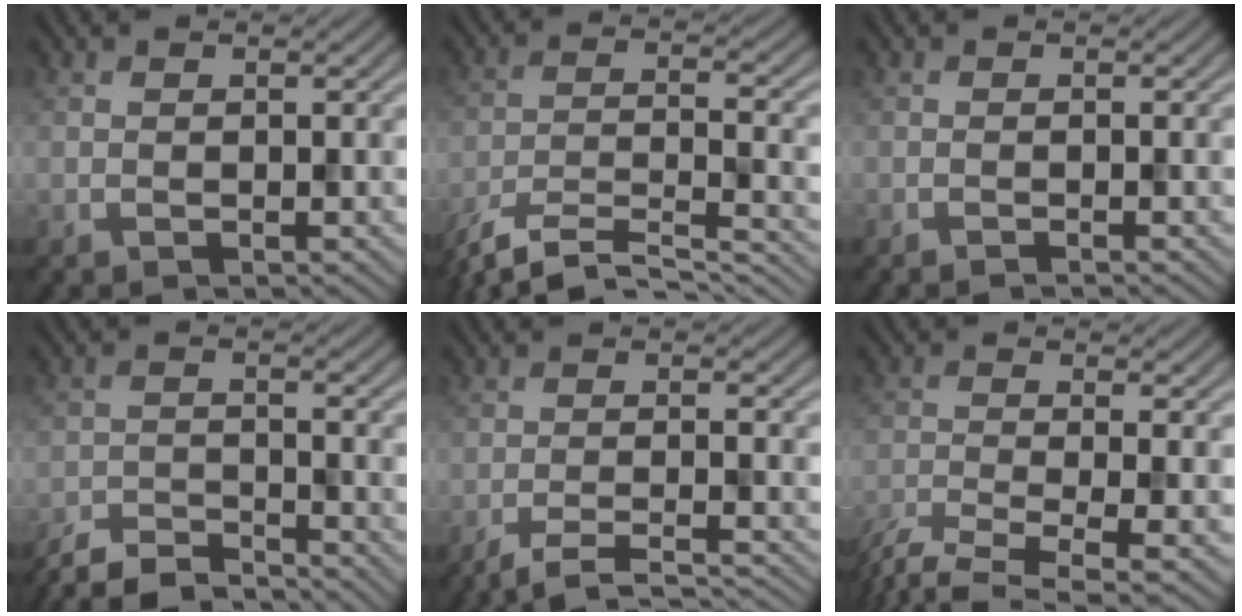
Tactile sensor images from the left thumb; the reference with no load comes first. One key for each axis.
{"total": 10.7, "fx": -8.9, "fy": 2.4, "fz": 5.4, "tx": -0.102, "ty": -0.003, "tz": -0.145}
{"total": 0.7, "fx": -0.6, "fy": 0.0, "fz": 0.4, "tx": -0.003, "ty": 0.001, "tz": -0.013}
{"total": 6.0, "fx": -5.7, "fy": 0.8, "fz": 1.8, "tx": -0.037, "ty": -0.002, "tz": -0.113}
{"total": 5.3, "fx": -4.2, "fy": 0.7, "fz": 3.1, "tx": -0.052, "ty": 0.002, "tz": -0.078}
{"total": 7.1, "fx": -4.9, "fy": 1.5, "fz": 4.8, "tx": -0.093, "ty": -0.020, "tz": -0.089}